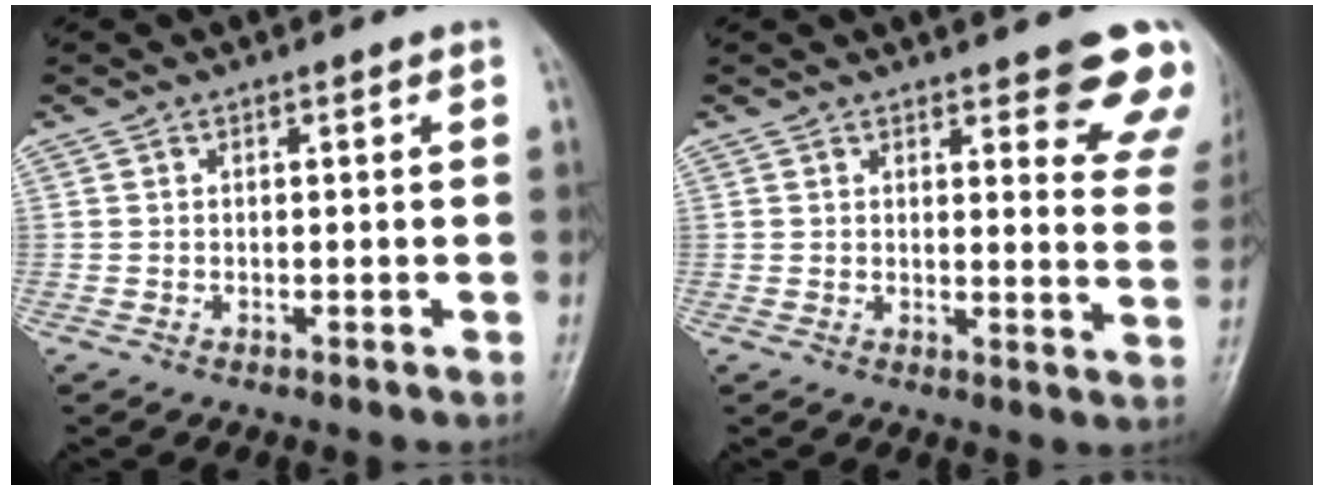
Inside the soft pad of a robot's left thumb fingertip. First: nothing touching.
{"total": 12.1, "force": [8.8, 3.5, 7.6], "torque": [-0.039, -0.047, 0.085]}